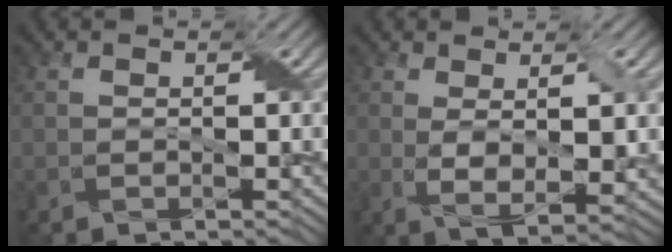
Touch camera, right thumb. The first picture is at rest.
{"total": 5.4, "force": [1.1, 1.5, 5.0], "torque": [-0.097, -0.009, 0.024]}